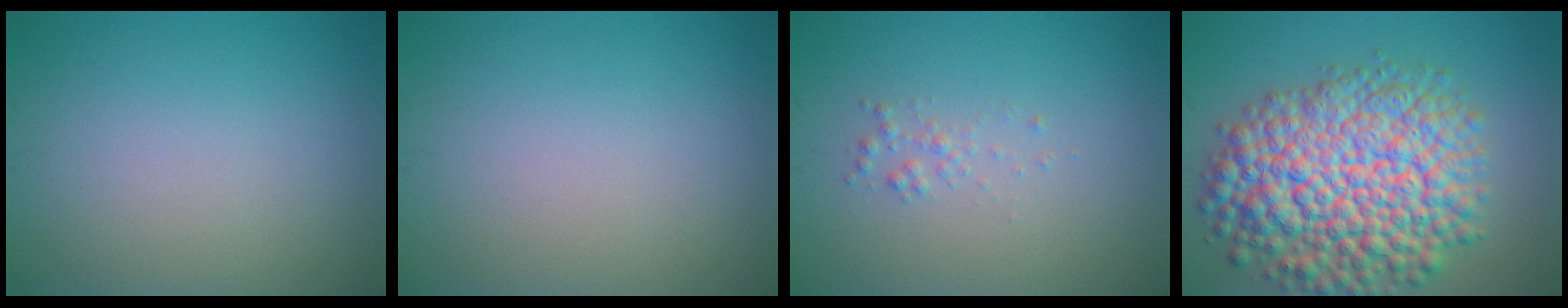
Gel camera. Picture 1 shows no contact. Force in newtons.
{"total": 0.0}
{"total": 0.9, "press": 0.9, "slide": 0.0}
{"total": 12.7, "press": 12.7, "slide": 0.5}